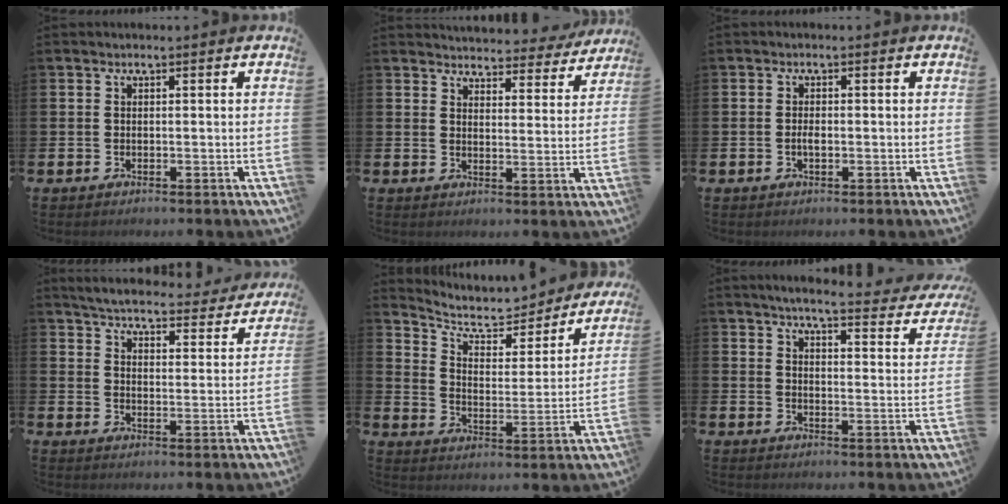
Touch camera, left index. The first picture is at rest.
{"total": 4.3, "force": [4.2, 1.0, 0.3], "torque": [-0.016, -0.032, 0.071]}
{"total": 1.3, "force": [-0.3, 0.5, 1.2], "torque": [-0.020, 0.000, -0.006]}
{"total": 4.8, "force": [4.5, 0.6, 1.3], "torque": [-0.046, -0.036, 0.073]}
{"total": 7.2, "force": [6.1, 2.8, 2.6], "torque": [-0.076, -0.047, 0.099]}
{"total": 4.7, "force": [4.2, 0.2, 2.0], "torque": [-0.047, -0.032, 0.066]}